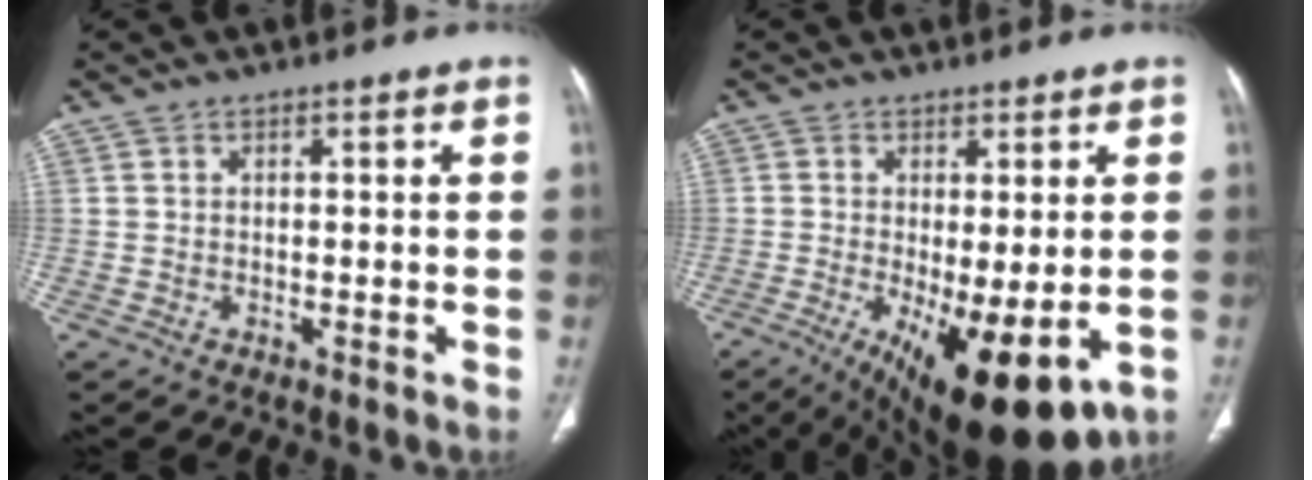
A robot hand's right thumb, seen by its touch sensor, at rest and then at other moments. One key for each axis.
{"total": 15.0, "fx": -4.8, "fy": 5.2, "fz": 13.3, "tx": -0.192, "ty": -0.024, "tz": -0.054}